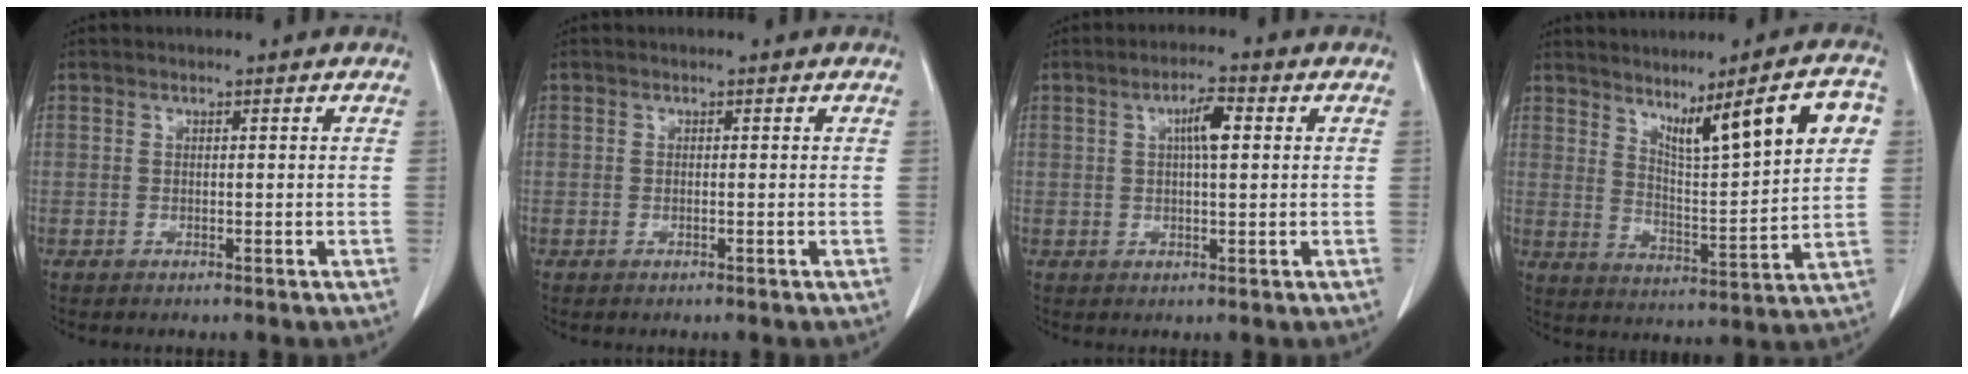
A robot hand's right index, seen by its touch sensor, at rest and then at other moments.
{"total": 0.0}
{"total": 4.3, "force": [1.1, 0.8, 4.0], "torque": [-0.071, 0.008, 0.017]}
{"total": 13.1, "force": [5.9, 1.1, 11.6], "torque": [-0.176, 0.007, 0.099]}